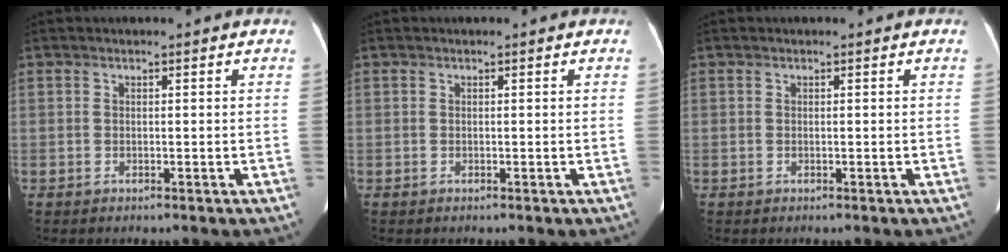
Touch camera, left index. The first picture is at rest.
{"total": 0.0}
{"total": 0.0}